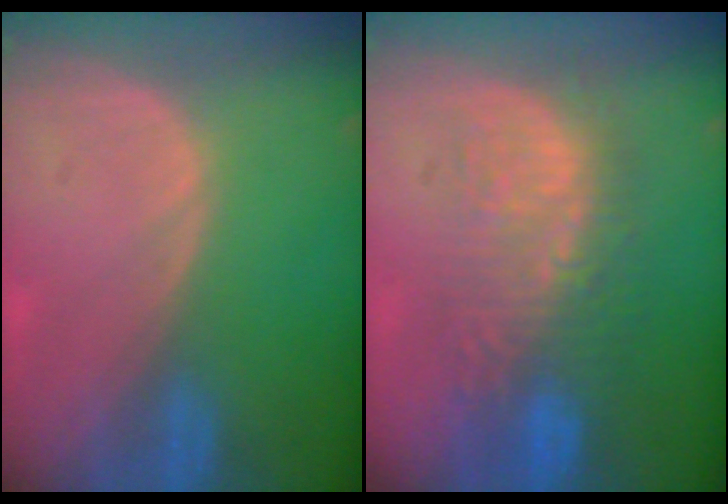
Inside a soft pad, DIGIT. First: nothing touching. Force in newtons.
{"total": 9.3, "press": 9.0, "slide": 2.3}